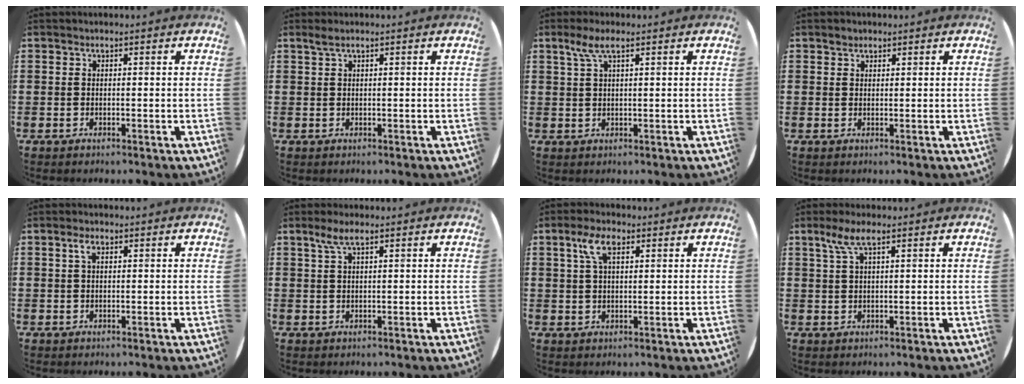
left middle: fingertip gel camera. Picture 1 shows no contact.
{"total": 0.8, "force": [0.5, 0.0, 0.7], "torque": [-0.013, 0.002, 0.009]}
{"total": 3.1, "force": [1.7, 0.6, 2.5], "torque": [-0.053, 0.007, 0.029]}
{"total": 1.0, "force": [0.9, 0.4, 0.0], "torque": [-0.001, 0.004, 0.018]}
{"total": 1.7, "force": [0.8, 0.8, 1.3], "torque": [-0.020, 0.005, 0.011]}
{"total": 2.7, "force": [1.6, 0.5, 2.1], "torque": [-0.043, 0.006, 0.027]}
{"total": 4.8, "force": [2.5, 2.1, 3.5], "torque": [-0.077, 0.011, 0.044]}
{"total": 3.5, "force": [2.0, 0.8, 2.8], "torque": [-0.059, 0.006, 0.034]}